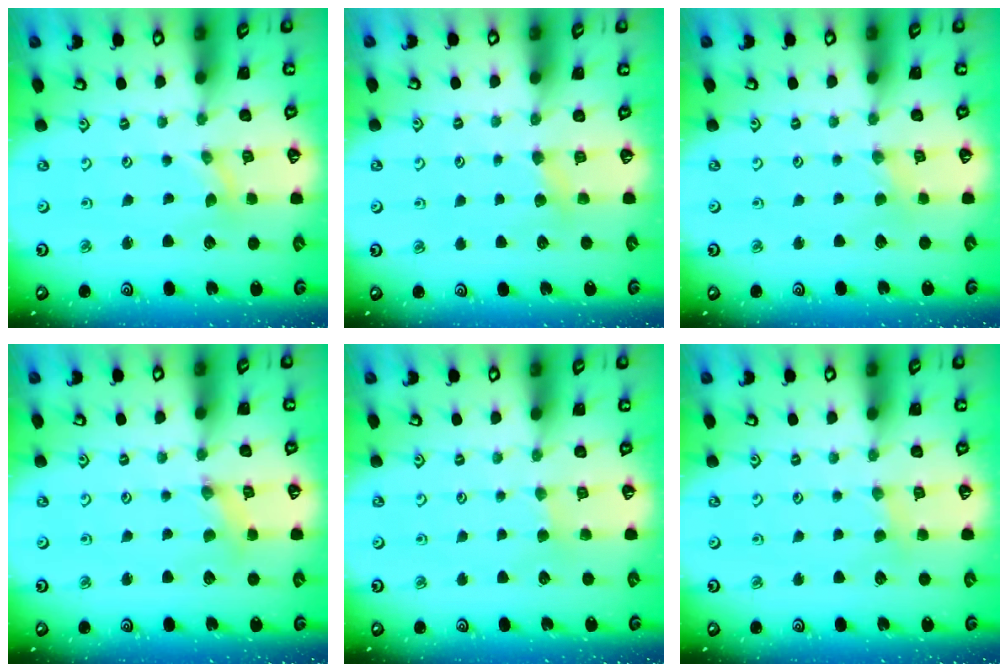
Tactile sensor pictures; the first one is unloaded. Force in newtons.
{"total": 3.8, "press": 3.8, "slide": 0.5}
{"total": 0.7, "press": 0.7, "slide": 0.1}
{"total": 1.3, "press": 1.3, "slide": 0.4}
{"total": 2.0, "press": 2.0, "slide": 0.5}
{"total": 2.2, "press": 2.2, "slide": 0.4}